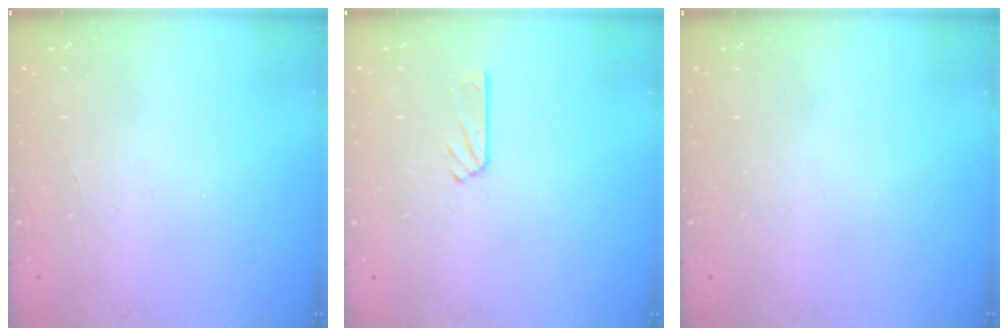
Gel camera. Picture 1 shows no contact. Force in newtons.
{"total": 3.3, "press": 3.3, "slide": 0.3}
{"total": 0.0}